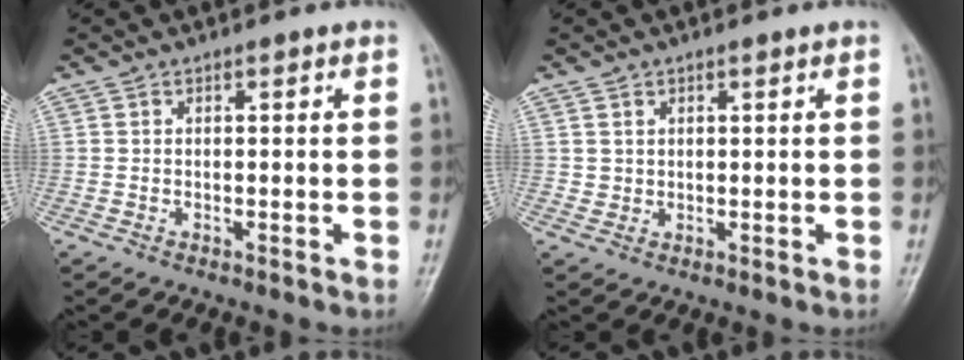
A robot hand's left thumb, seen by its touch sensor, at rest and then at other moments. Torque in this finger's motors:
{"motor_torque": [0.05, -0.10, -0.12, -0.08, -0.03]}